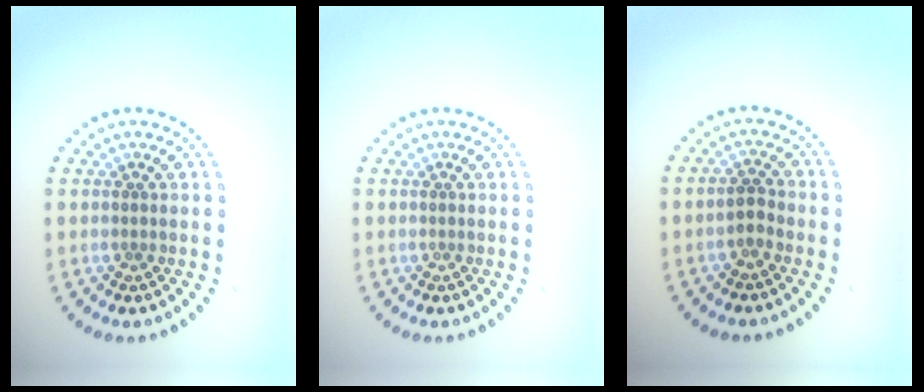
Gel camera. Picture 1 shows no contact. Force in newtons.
{"total": 0.0}
{"total": 1.4, "press": 1.3, "slide": 0.5}